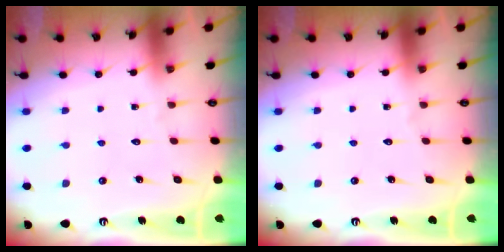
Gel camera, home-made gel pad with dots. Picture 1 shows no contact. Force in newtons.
{"total": 0.0}